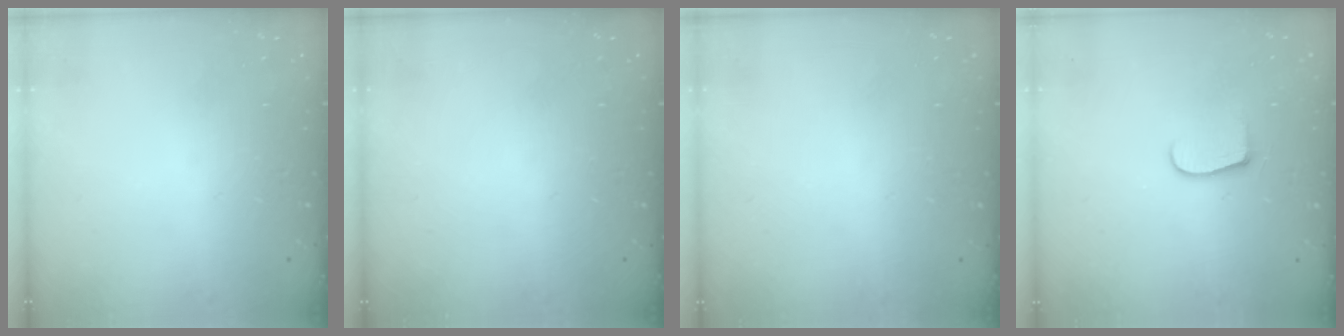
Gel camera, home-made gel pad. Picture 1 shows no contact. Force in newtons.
{"total": 0.0}
{"total": 0.0}
{"total": 6.9, "press": 6.9, "slide": 0.7}